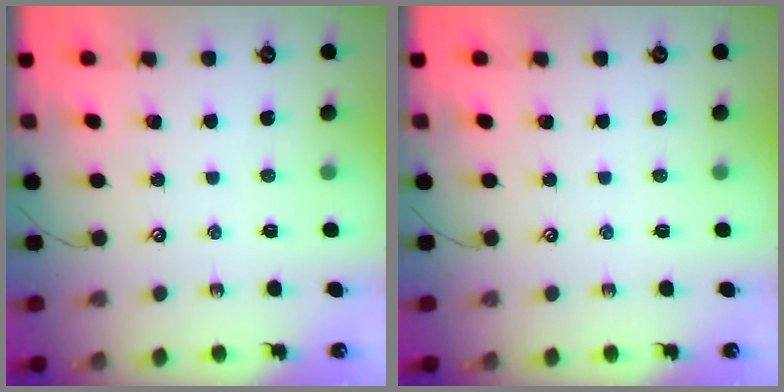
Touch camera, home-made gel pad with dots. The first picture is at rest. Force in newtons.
{"total": 0.0}